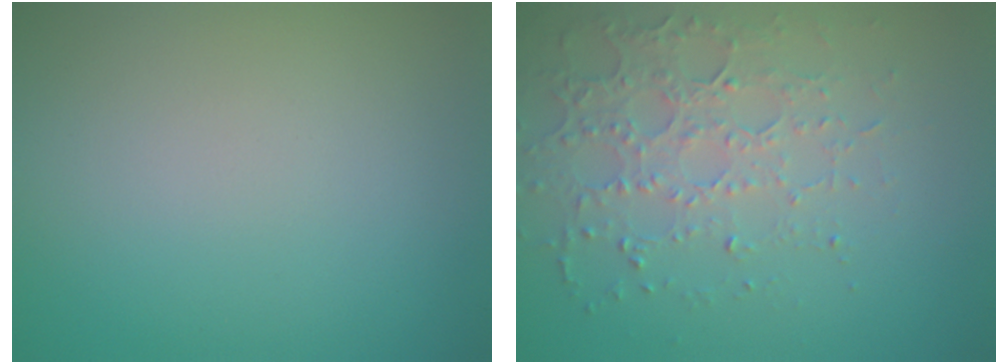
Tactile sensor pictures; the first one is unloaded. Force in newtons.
{"total": 3.5, "press": 3.3, "slide": 1.2}